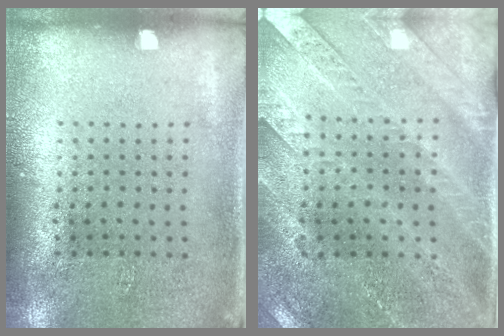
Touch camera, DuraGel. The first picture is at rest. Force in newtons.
{"total": 2.9, "press": 2.7, "slide": 1.2}